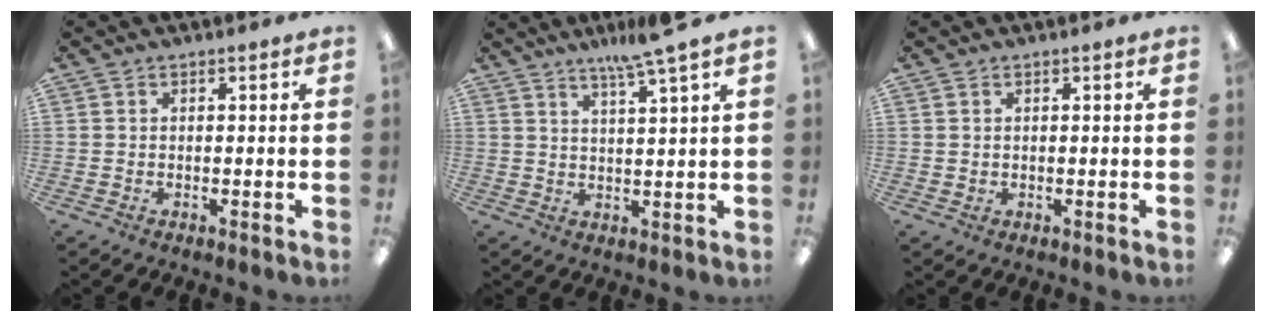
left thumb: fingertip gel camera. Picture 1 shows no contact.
{"total": 7.0, "force": [5.4, -0.6, 4.3], "torque": [-0.091, -0.019, 0.091]}
{"total": 0.7, "force": [0.5, 0.4, 0.3], "torque": [-0.005, 0.002, 0.009]}